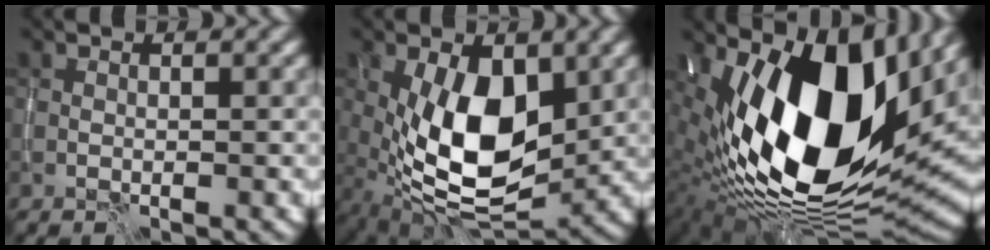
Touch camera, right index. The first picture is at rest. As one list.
[{"total": 9.8, "force": [0.4, 5.0, 8.5], "torque": [-0.153, -0.008, 0.008]}, {"total": 17.9, "force": [3.2, 8.5, 15.4], "torque": [-0.264, 0.000, 0.044]}]